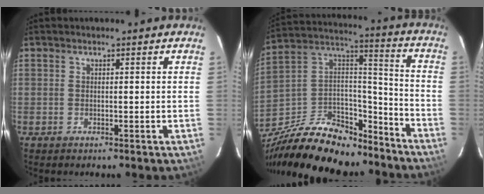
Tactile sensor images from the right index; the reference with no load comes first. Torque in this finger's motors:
{"motor_torque": [0.94, -1.19, 0.63, 0.11]}